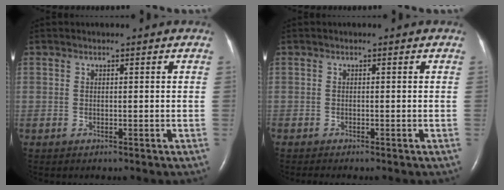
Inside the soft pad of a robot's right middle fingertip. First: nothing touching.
{"total": 0.9, "force": [-0.8, -0.1, 0.4], "torque": [-0.007, -0.001, -0.014]}